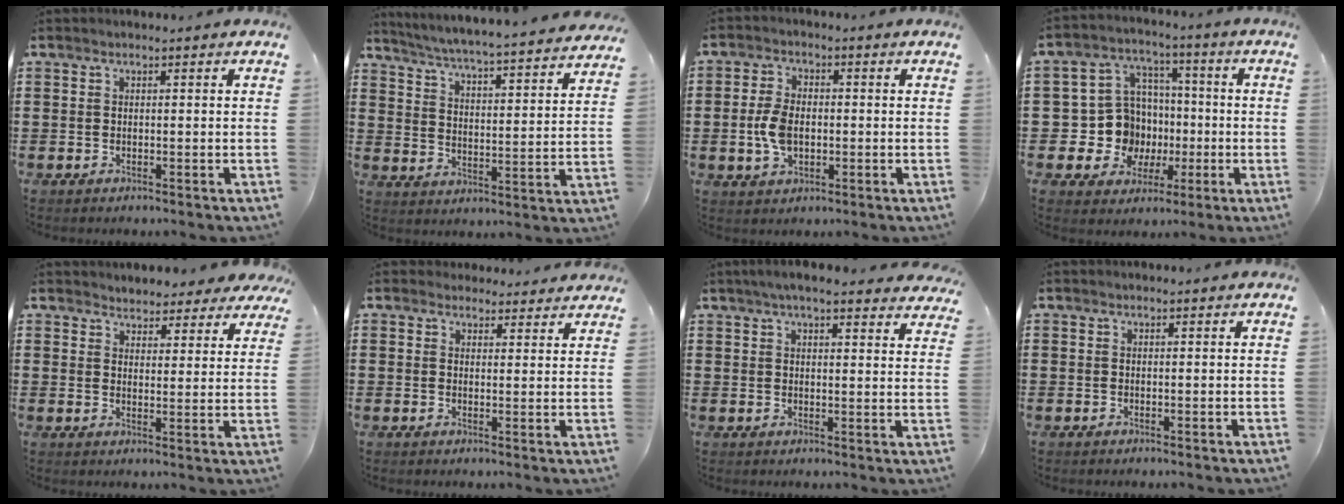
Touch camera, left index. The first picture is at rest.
{"total": 4.3, "force": [4.0, -0.9, 1.3], "torque": [-0.047, -0.039, 0.059]}
{"total": 5.5, "force": [-0.5, 3.3, 4.4], "torque": [-0.111, -0.003, -0.016]}
{"total": 10.5, "force": [-0.5, 10.0, 3.1], "torque": [-0.107, 0.001, 0.002]}
{"total": 3.8, "force": [3.8, 0.6, -0.2], "torque": [-0.018, -0.016, 0.066]}
{"total": 3.1, "force": [2.9, 1.1, 0.3], "torque": [-0.006, -0.008, 0.055]}
{"total": 4.8, "force": [4.3, 0.3, 2.2], "torque": [-0.055, -0.005, 0.079]}
{"total": 0.0}